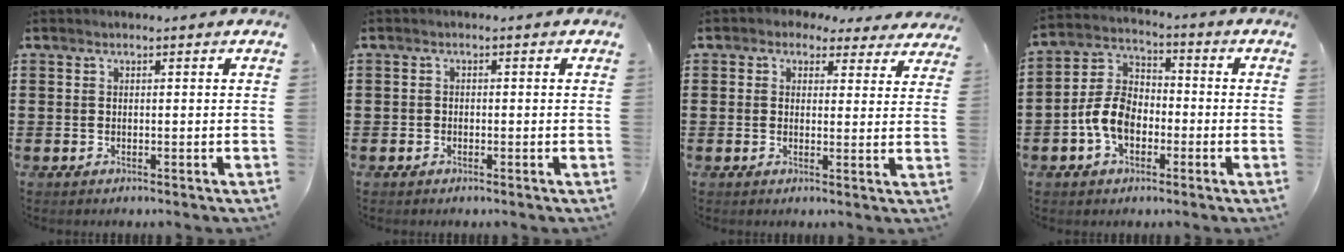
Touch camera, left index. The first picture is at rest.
{"total": 0.8, "force": [-0.6, 0.5, 0.2], "torque": [-0.006, 0.001, -0.013]}
{"total": 2.8, "force": [2.2, 1.5, 0.8], "torque": [-0.019, -0.002, 0.039]}
{"total": 7.5, "force": [-2.7, 5.0, 5.0], "torque": [-0.132, 0.007, -0.061]}